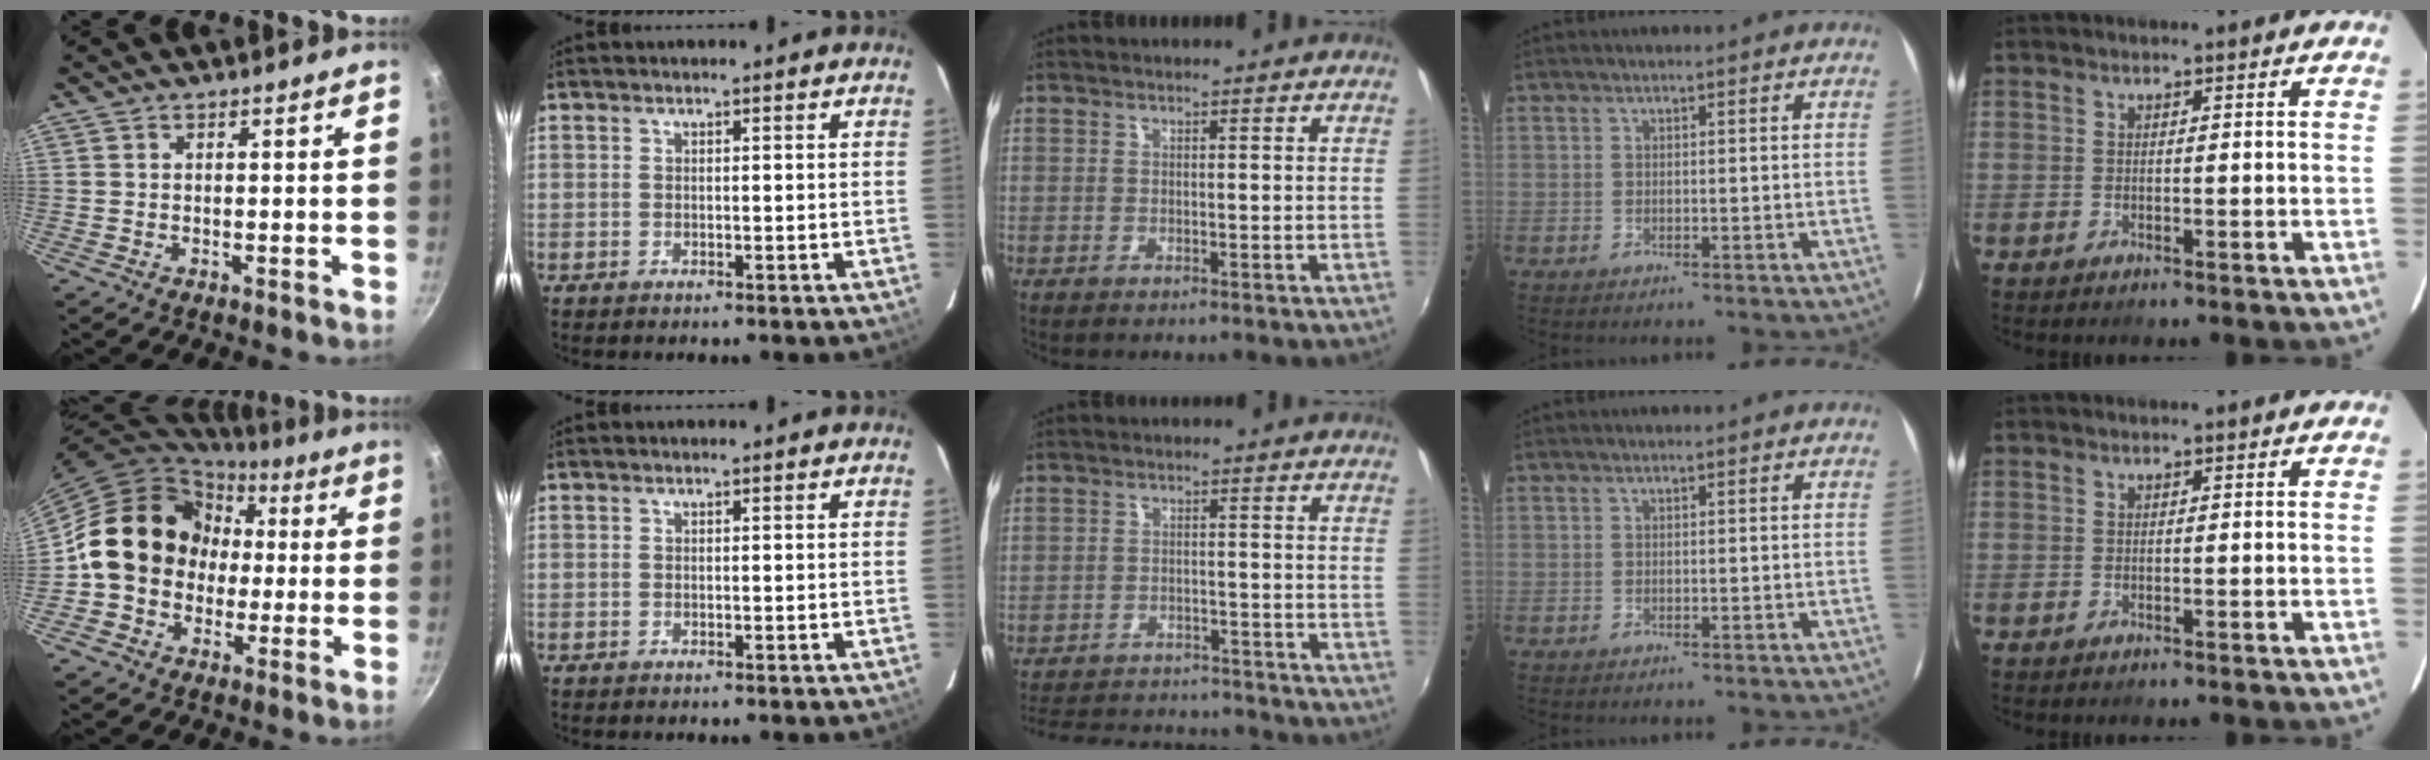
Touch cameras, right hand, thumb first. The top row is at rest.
{"thumb": {"total": 15.9, "force": [0.3, 13.8, 7.9], "torque": [-0.087, 0.039, -0.005]}, "middle": {"total": 15.3, "force": [-13.5, 5.4, 5.0], "torque": [-0.126, 0.024, -0.184]}}